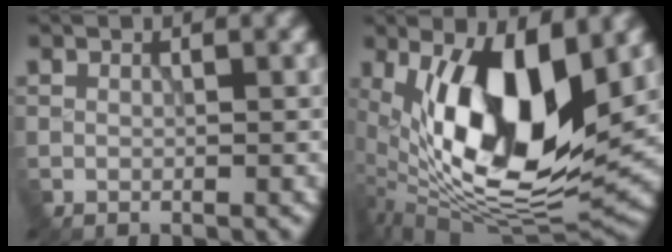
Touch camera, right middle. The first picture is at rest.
{"total": 13.8, "force": [2.3, 5.4, 12.5], "torque": [-0.217, -0.015, 0.037]}